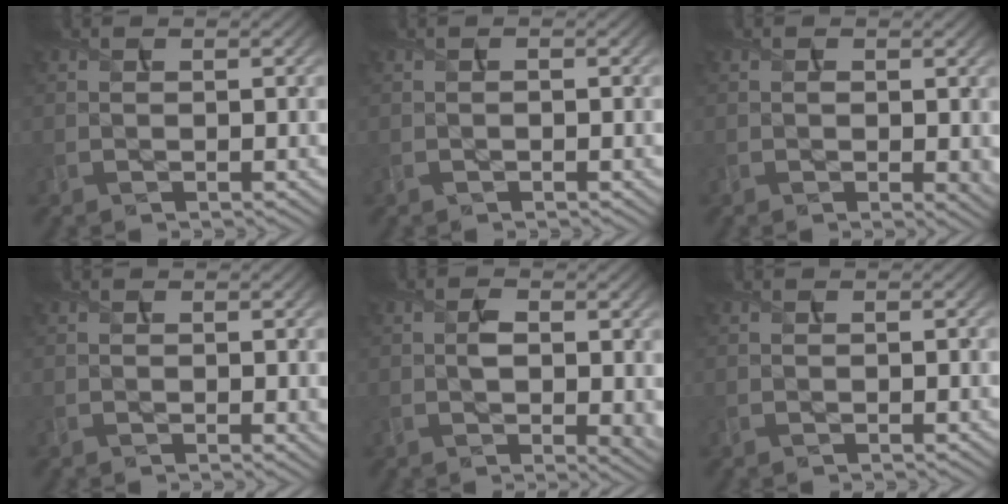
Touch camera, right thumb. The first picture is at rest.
{"total": 0.8, "force": [-0.3, 0.2, 0.7], "torque": [-0.013, -0.002, -0.003]}
{"total": 1.7, "force": [0.1, 1.0, 1.4], "torque": [-0.020, -0.009, 0.003]}
{"total": 0.7, "force": [0.3, 0.3, 0.5], "torque": [-0.006, -0.005, 0.005]}
{"total": 4.1, "force": [0.2, 2.1, 3.5], "torque": [-0.057, -0.006, 0.006]}
{"total": 0.0}